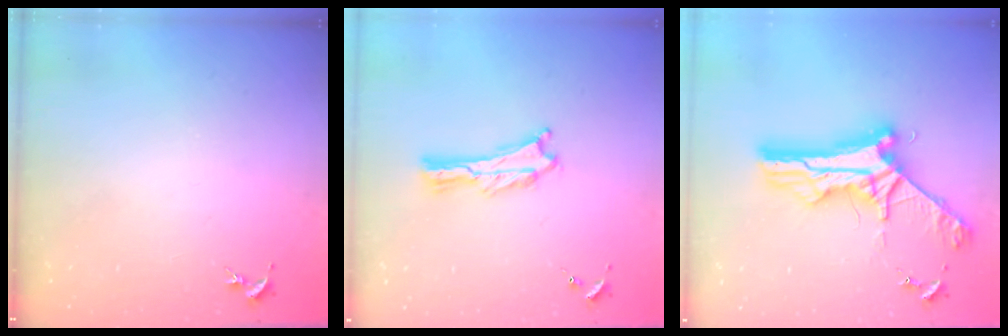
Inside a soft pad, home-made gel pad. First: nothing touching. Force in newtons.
{"total": 0.8, "press": 0.7, "slide": 0.2}
{"total": 10.7, "press": 10.7, "slide": 0.9}